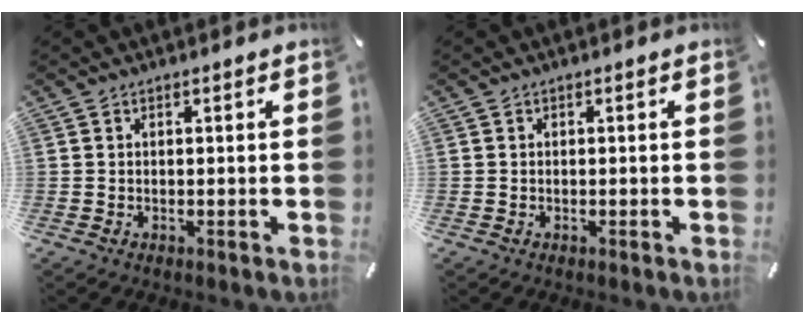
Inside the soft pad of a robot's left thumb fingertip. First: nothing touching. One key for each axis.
{"total": 0.0}